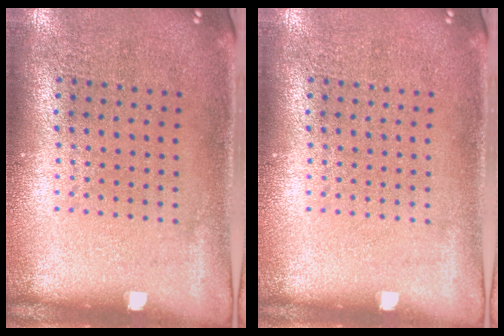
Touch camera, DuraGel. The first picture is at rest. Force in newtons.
{"total": 0.0}